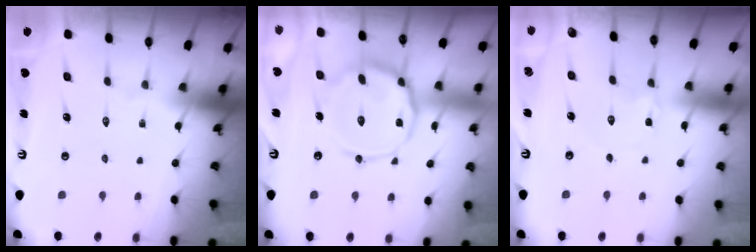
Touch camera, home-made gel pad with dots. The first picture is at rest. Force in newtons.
{"total": 14.6, "press": 14.5, "slide": 0.9}
{"total": 0.8, "press": 0.8, "slide": 0.1}